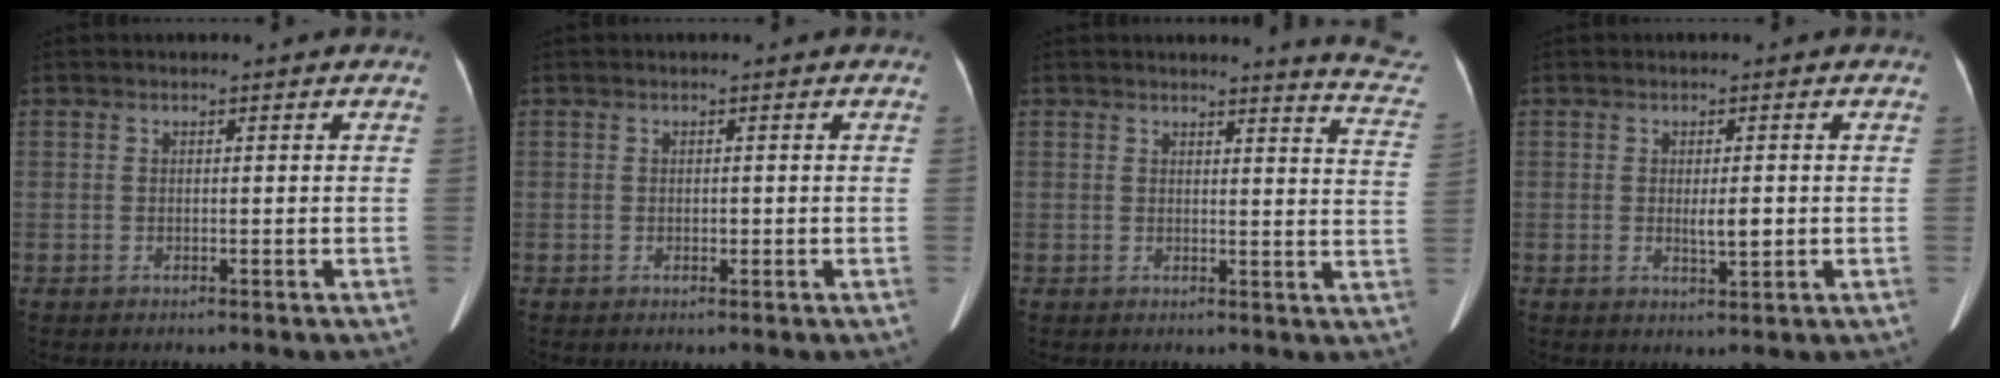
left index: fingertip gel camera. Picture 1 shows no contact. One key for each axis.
{"total": 0.5, "fx": -0.1, "fy": 0.3, "fz": 0.4, "tx": -0.007, "ty": 0.000, "tz": -0.001}
{"total": 9.5, "fx": 9.5, "fy": -0.7, "fz": 1.0, "tx": -0.001, "ty": -0.098, "tz": 0.074}
{"total": 2.8, "fx": -0.1, "fy": 0.7, "fz": 2.7, "tx": -0.047, "ty": -0.004, "tz": 0.001}